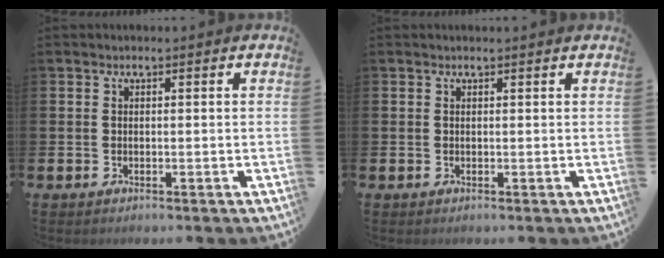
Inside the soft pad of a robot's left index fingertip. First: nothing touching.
{"total": 0.0}